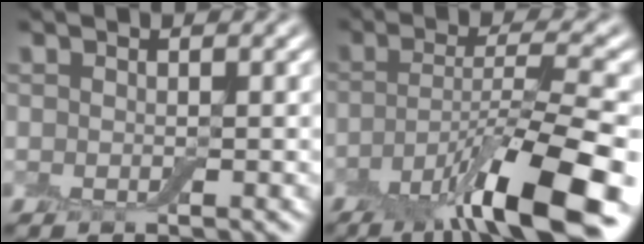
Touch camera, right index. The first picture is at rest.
{"total": 11.0, "force": [-5.9, 2.2, 9.1], "torque": [-0.138, 0.002, -0.105]}